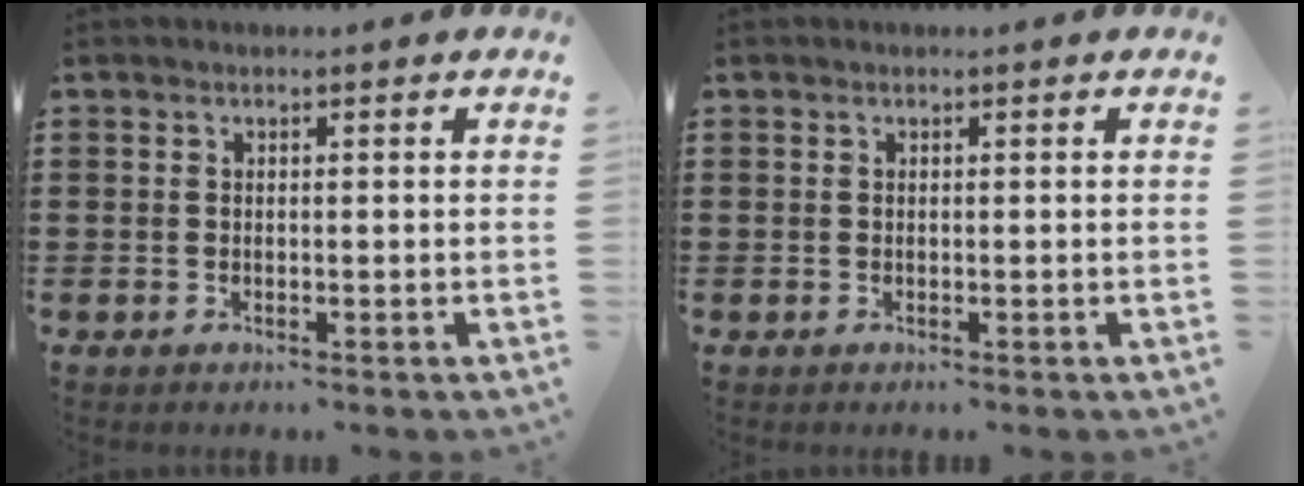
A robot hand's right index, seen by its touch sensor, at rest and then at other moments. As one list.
[{"total": 0.0}]